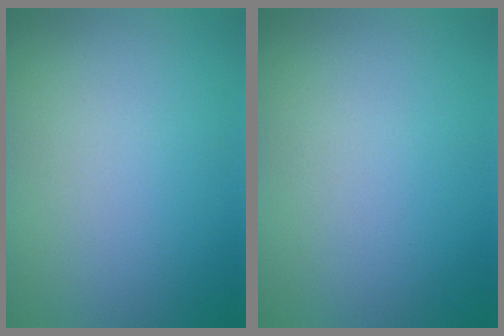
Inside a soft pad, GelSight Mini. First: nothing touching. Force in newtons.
{"total": 0.0}